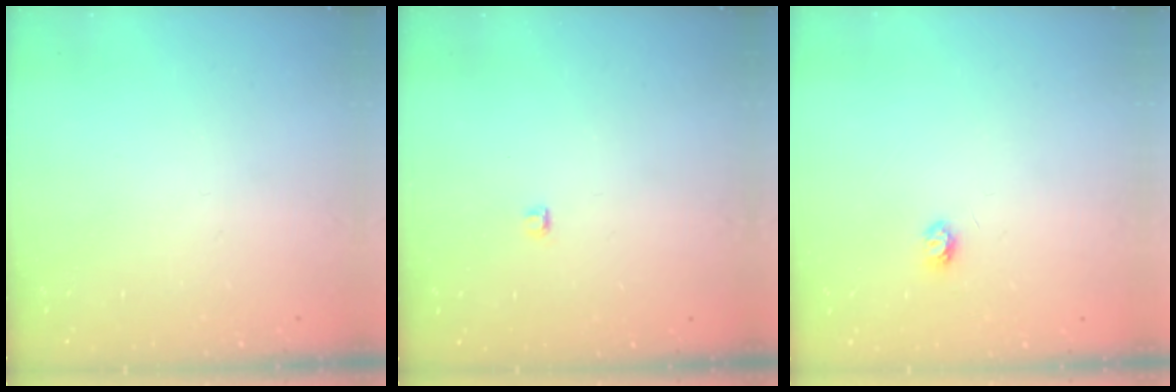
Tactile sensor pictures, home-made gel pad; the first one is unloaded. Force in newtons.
{"total": 2.8, "press": 2.7, "slide": 0.3}
{"total": 3.4, "press": 3.4, "slide": 0.3}